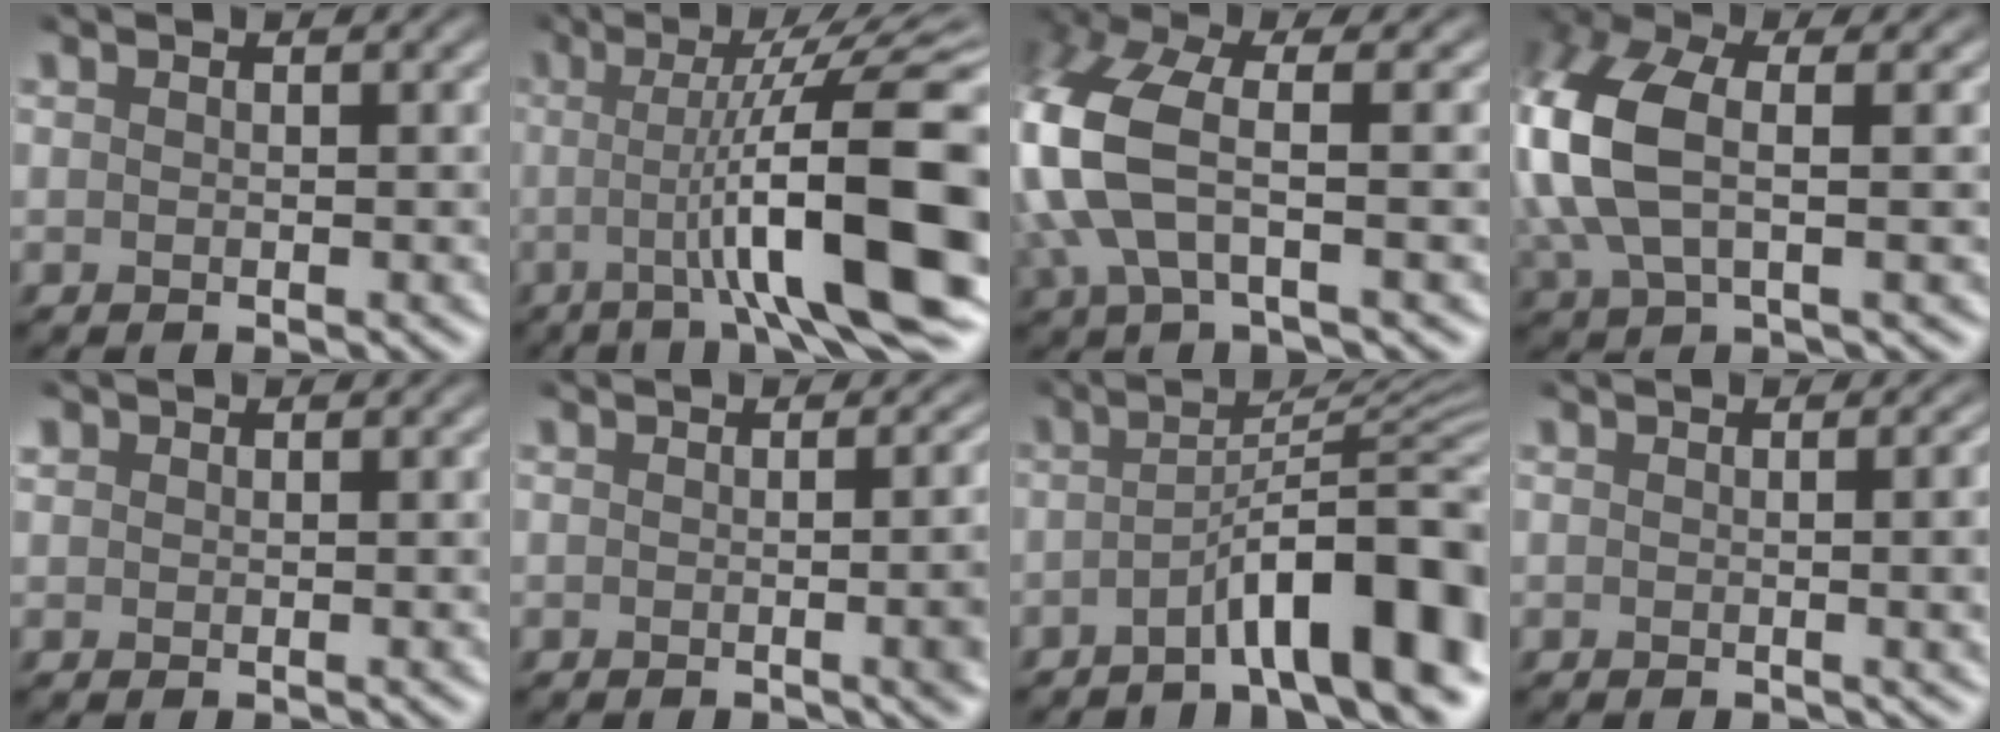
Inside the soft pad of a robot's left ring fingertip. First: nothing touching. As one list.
[{"total": 14.0, "force": [-1.6, 2.6, 13.6], "torque": [-0.170, 0.012, -0.027]}, {"total": 8.4, "force": [0.0, 3.7, 7.5], "torque": [-0.194, 0.009, -0.013]}, {"total": 8.7, "force": [1.2, 4.6, 7.2], "torque": [-0.186, 0.009, 0.014]}, {"total": 0.7, "force": [0.4, 0.5, 0.1], "torque": [0.002, 0.001, 0.008]}, {"total": 7.3, "force": [-0.4, 3.3, 6.6], "torque": [-0.032, 0.008, -0.006]}, {"total": 9.5, "force": [-3.8, 1.8, 8.6], "torque": [-0.114, 0.023, -0.065]}, {"total": 5.0, "force": [0.1, 2.0, 4.6], "torque": [-0.031, 0.007, 0.000]}]